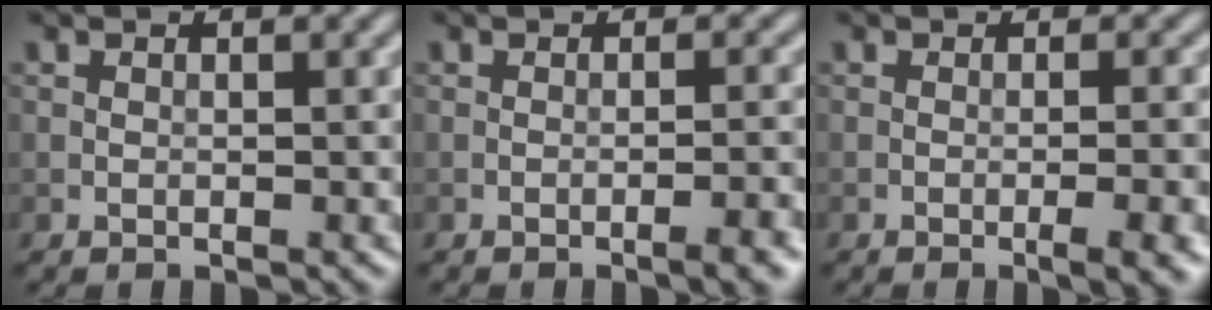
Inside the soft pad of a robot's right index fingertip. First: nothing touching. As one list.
[{"total": 3.8, "force": [-1.6, 0.9, 3.3], "torque": [-0.037, 0.006, -0.025]}, {"total": 5.4, "force": [-1.7, 1.7, 4.8], "torque": [-0.049, 0.001, -0.015]}]